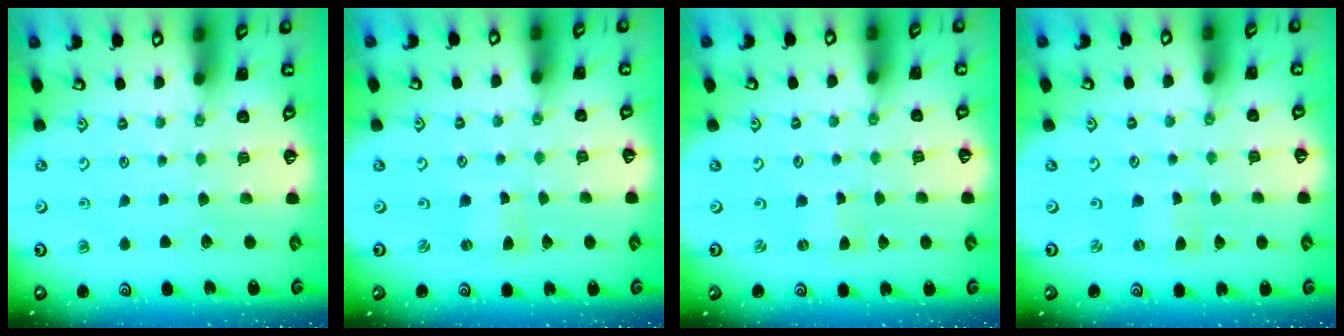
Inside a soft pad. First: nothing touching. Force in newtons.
{"total": 0.0}
{"total": 0.0}
{"total": 0.0}